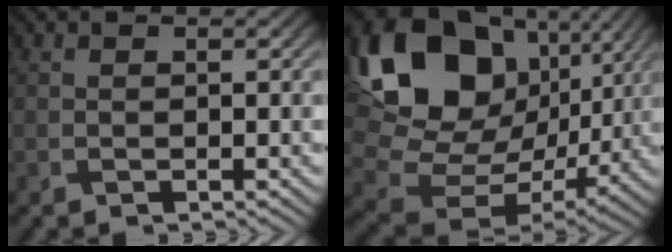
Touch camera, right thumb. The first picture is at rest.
{"total": 19.7, "force": [6.6, 14.7, 11.3], "torque": [-0.248, 0.000, 0.144]}